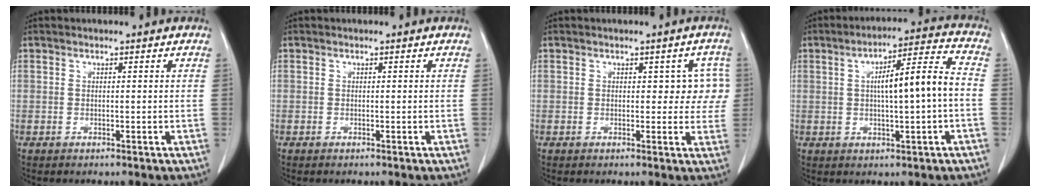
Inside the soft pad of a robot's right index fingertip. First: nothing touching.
{"total": 0.0}
{"total": 4.1, "force": [0.8, 2.7, 3.0], "torque": [-0.012, 0.018, 0.008]}
{"total": 10.1, "force": [0.0, 0.8, 10.0], "torque": [-0.159, 0.022, -0.001]}